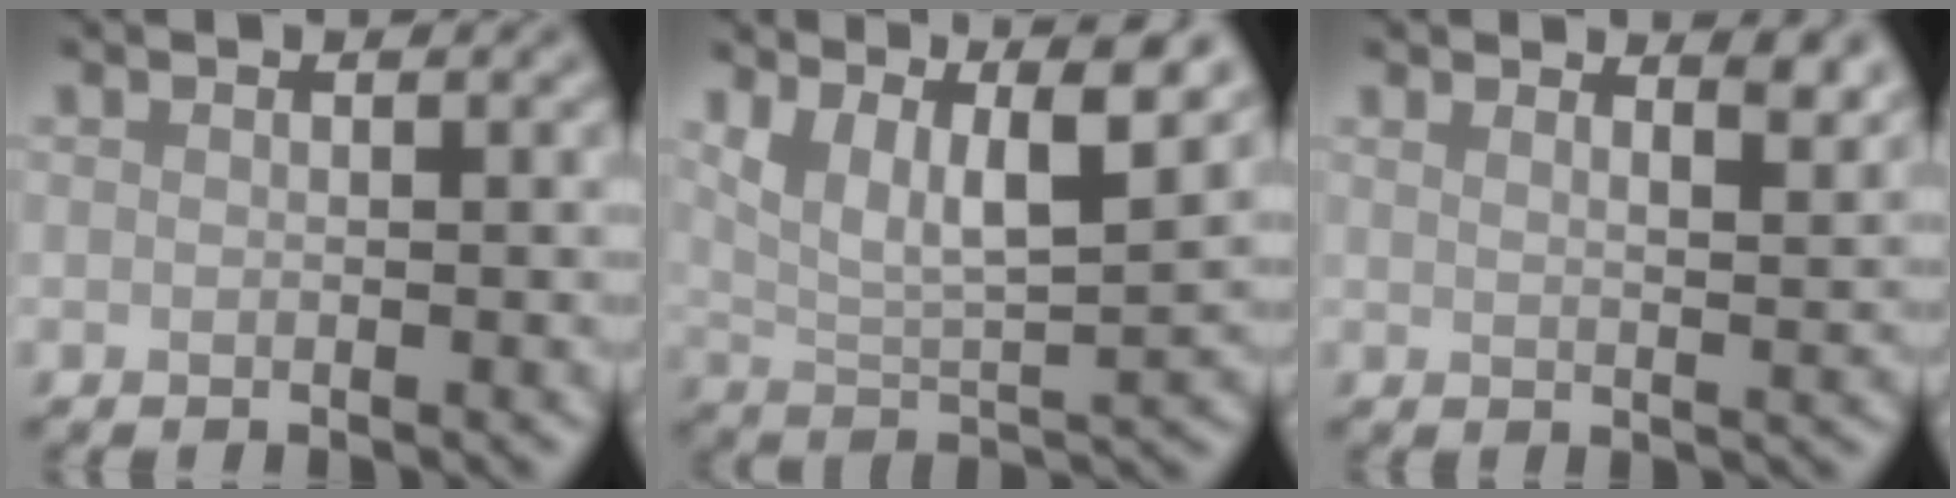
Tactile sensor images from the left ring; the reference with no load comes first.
{"total": 9.3, "force": [5.4, 2.3, 7.2], "torque": [-0.120, 0.008, 0.081]}
{"total": 4.2, "force": [3.2, 1.3, 2.3], "torque": [-0.017, 0.014, 0.027]}